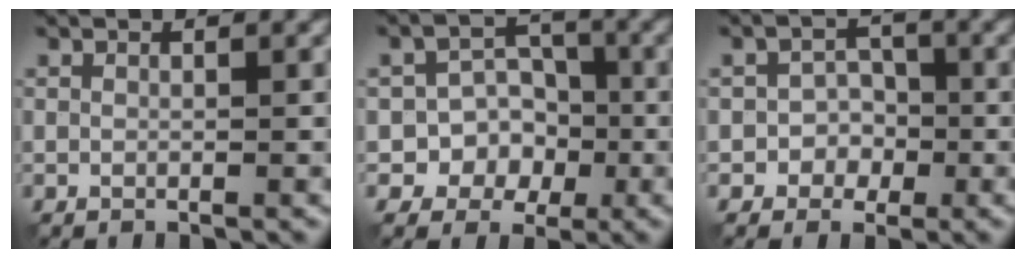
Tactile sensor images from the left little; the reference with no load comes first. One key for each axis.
{"total": 5.7, "fx": -2.1, "fy": 5.1, "fz": 1.5, "tx": 0.007, "ty": 0.010, "tz": -0.056}
{"total": 2.8, "fx": -1.0, "fy": 2.5, "fz": 0.7, "tx": 0.013, "ty": 0.009, "tz": -0.032}